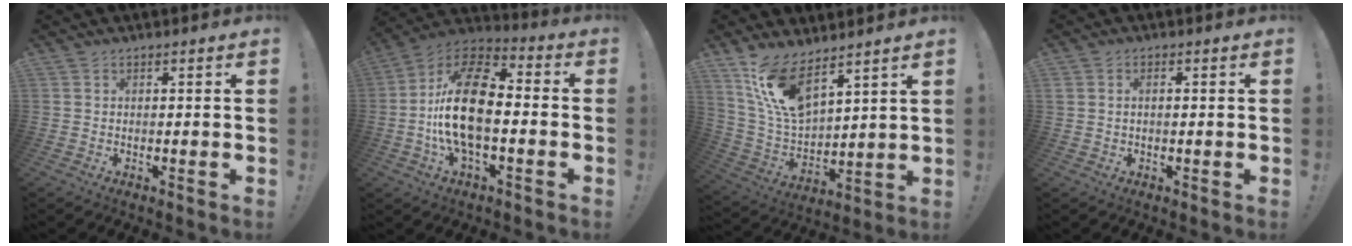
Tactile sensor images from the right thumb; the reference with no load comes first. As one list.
[{"total": 19.6, "force": [-2.4, 9.9, 16.7], "torque": [-0.309, 0.021, -0.040]}, {"total": 14.3, "force": [10.1, 5.5, 8.5], "torque": [-0.182, -0.060, 0.190]}, {"total": 1.4, "force": [0.1, 0.9, 1.1], "torque": [-0.022, 0.004, 0.002]}]